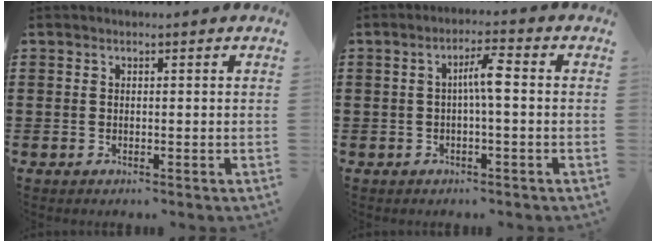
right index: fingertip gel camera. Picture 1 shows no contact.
{"total": 4.1, "force": [-0.2, 0.5, 4.0], "torque": [-0.076, 0.008, -0.008]}